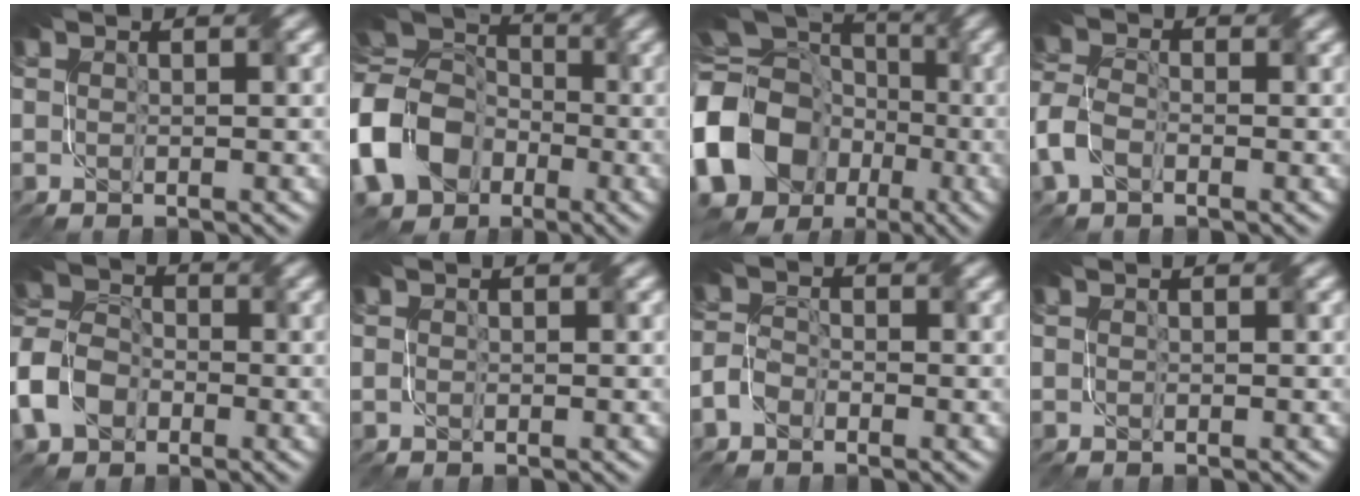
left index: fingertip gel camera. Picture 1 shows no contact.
{"total": 14.6, "force": [-4.0, 11.5, 8.0], "torque": [-0.192, 0.000, -0.098]}
{"total": 16.9, "force": [-5.0, 13.8, 8.4], "torque": [-0.197, 0.002, -0.105]}
{"total": 3.5, "force": [-2.0, 1.9, 2.1], "torque": [-0.055, 0.007, -0.048]}
{"total": 6.2, "force": [-3.1, 4.4, 3.2], "torque": [-0.077, 0.006, -0.077]}
{"total": 0.0}
{"total": 2.0, "force": [-1.7, 0.9, 0.6], "torque": [-0.019, 0.006, -0.037]}
{"total": 0.0}